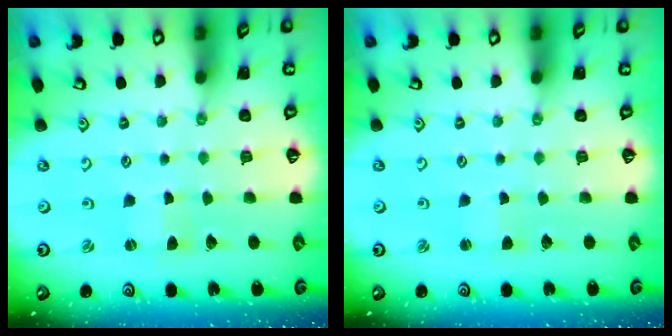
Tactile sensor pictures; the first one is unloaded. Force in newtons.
{"total": 1.6, "press": 1.6, "slide": 0.2}